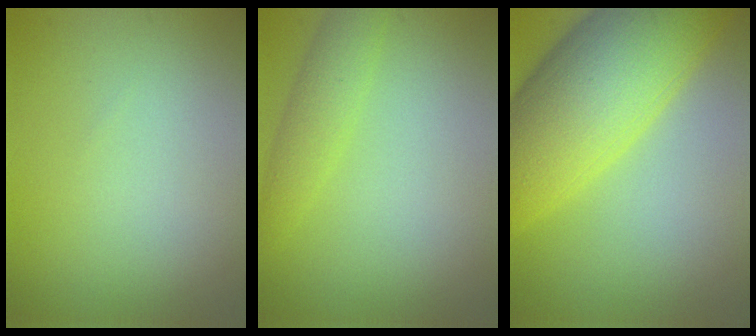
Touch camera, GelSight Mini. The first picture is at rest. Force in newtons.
{"total": 2.2, "press": 2.2, "slide": 0.2}
{"total": 11.5, "press": 11.5, "slide": 0.3}